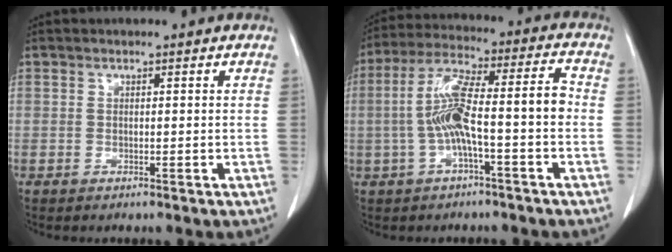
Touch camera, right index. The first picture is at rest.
{"total": 11.4, "force": [-1.9, 1.6, 11.2], "torque": [-0.209, 0.039, -0.032]}